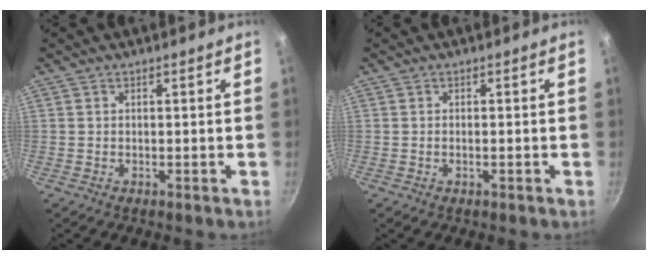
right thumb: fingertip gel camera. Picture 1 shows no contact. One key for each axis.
{"total": 0.6, "fx": -0.2, "fy": 0.2, "fz": 0.5, "tx": -0.013, "ty": 0.004, "tz": -0.004}